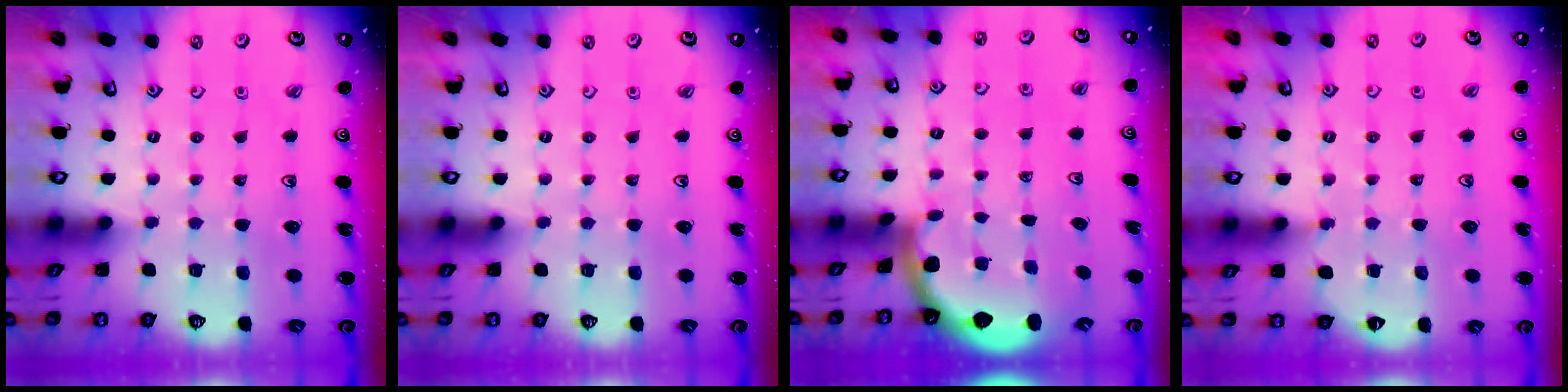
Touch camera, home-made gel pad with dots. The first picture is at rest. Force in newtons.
{"total": 0.0}
{"total": 1.6, "press": 1.6, "slide": 0.1}
{"total": 4.8, "press": 4.6, "slide": 1.3}